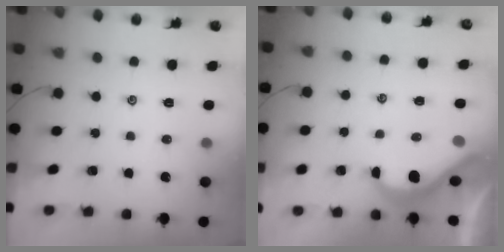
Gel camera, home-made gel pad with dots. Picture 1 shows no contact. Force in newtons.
{"total": 5.7, "press": 5.7, "slide": 0.8}